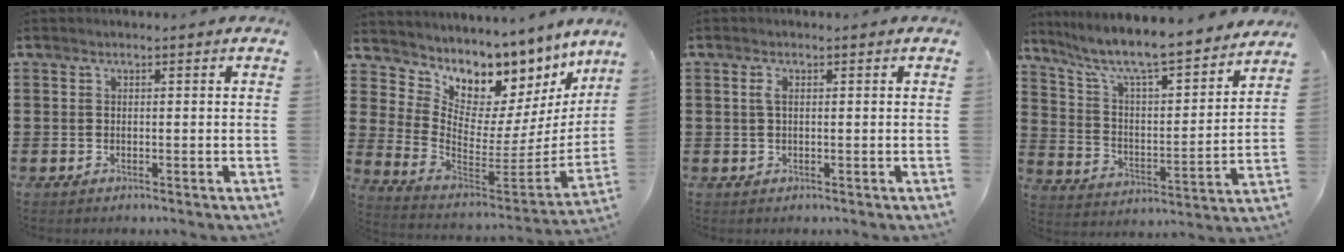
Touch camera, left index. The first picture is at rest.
{"total": 4.7, "force": [4.3, 1.8, -0.8], "torque": [-0.027, -0.075, 0.070]}
{"total": 1.4, "force": [0.2, 0.4, 1.3], "torque": [-0.028, 0.003, 0.002]}
{"total": 7.1, "force": [6.1, 0.7, 3.5], "torque": [-0.097, -0.053, 0.097]}